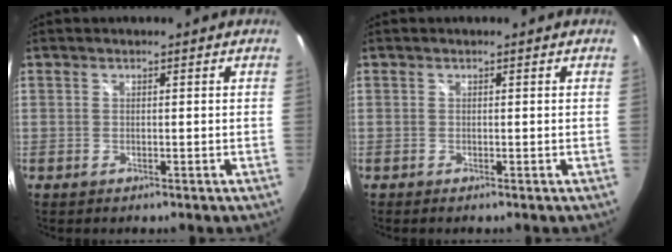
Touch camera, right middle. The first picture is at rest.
{"total": 0.0}